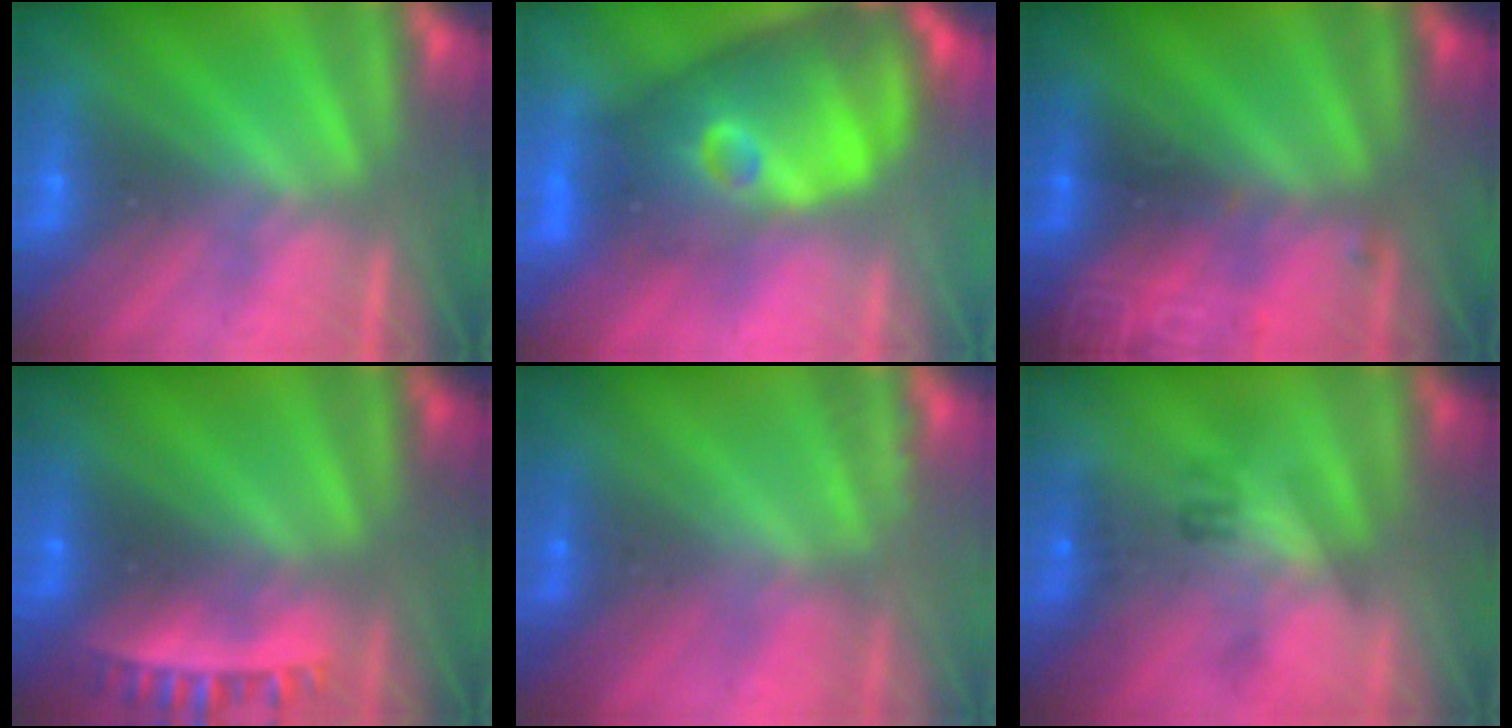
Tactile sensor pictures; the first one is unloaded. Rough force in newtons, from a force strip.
{"total": 10.2}
{"total": 2.9}
{"total": 2.4}
{"total": 2.2}
{"total": 2.3}